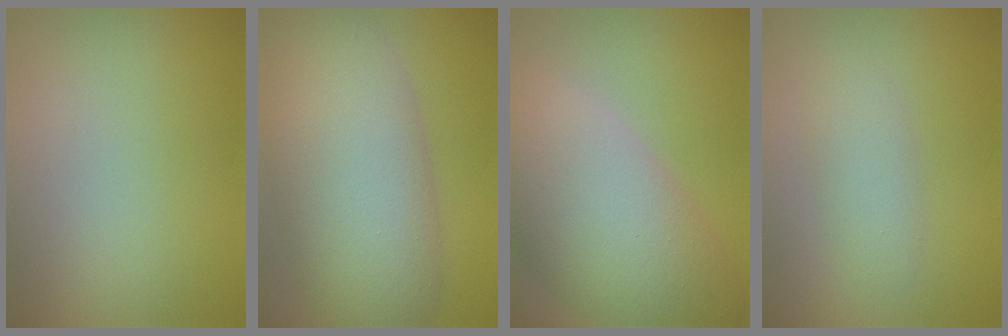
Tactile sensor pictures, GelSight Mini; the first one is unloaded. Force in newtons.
{"total": 9.9, "press": 9.9, "slide": 0.4}
{"total": 11.0, "press": 11.0, "slide": 0.8}
{"total": 2.3, "press": 2.3, "slide": 0.1}